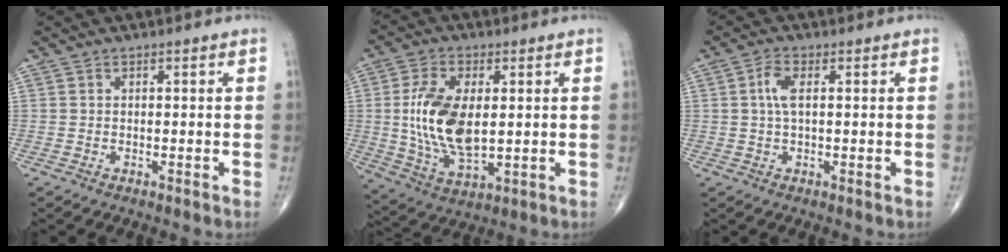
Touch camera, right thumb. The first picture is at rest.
{"total": 14.3, "force": [1.1, 7.3, 12.2], "torque": [-0.236, -0.013, 0.028]}
{"total": 3.6, "force": [0.6, 1.4, 3.2], "torque": [-0.078, 0.005, 0.009]}